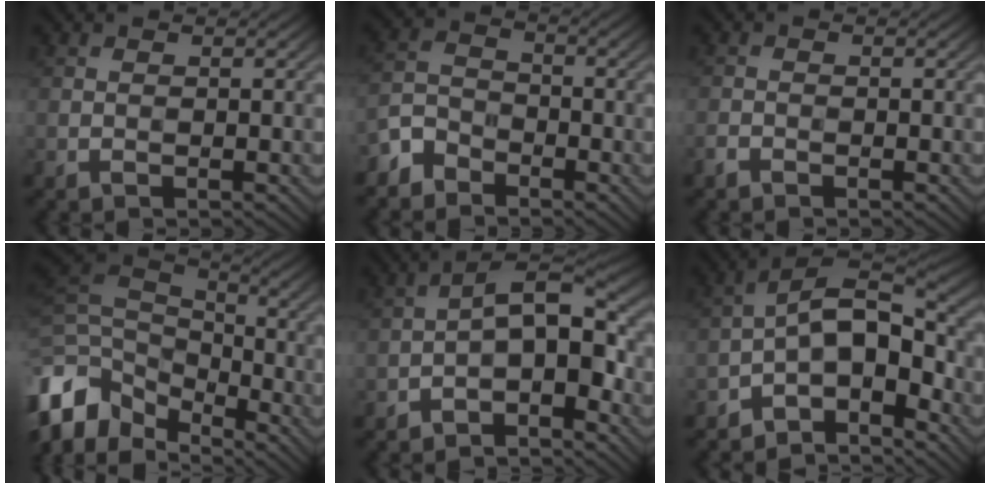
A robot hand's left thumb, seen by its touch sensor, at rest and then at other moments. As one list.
[{"total": 4.3, "force": [-3.6, 2.2, 1.0], "torque": [-0.026, -0.009, -0.087]}, {"total": 1.2, "force": [-1.1, 0.4, 0.2], "torque": [-0.007, -0.007, -0.023]}, {"total": 11.7, "force": [-4.1, 8.3, 7.2], "torque": [-0.218, -0.005, -0.069]}, {"total": 8.7, "force": [-3.4, 3.2, 7.3], "torque": [-0.104, 0.004, -0.056]}, {"total": 11.1, "force": [-5.2, 4.8, 8.6], "torque": [-0.132, -0.002, -0.096]}]